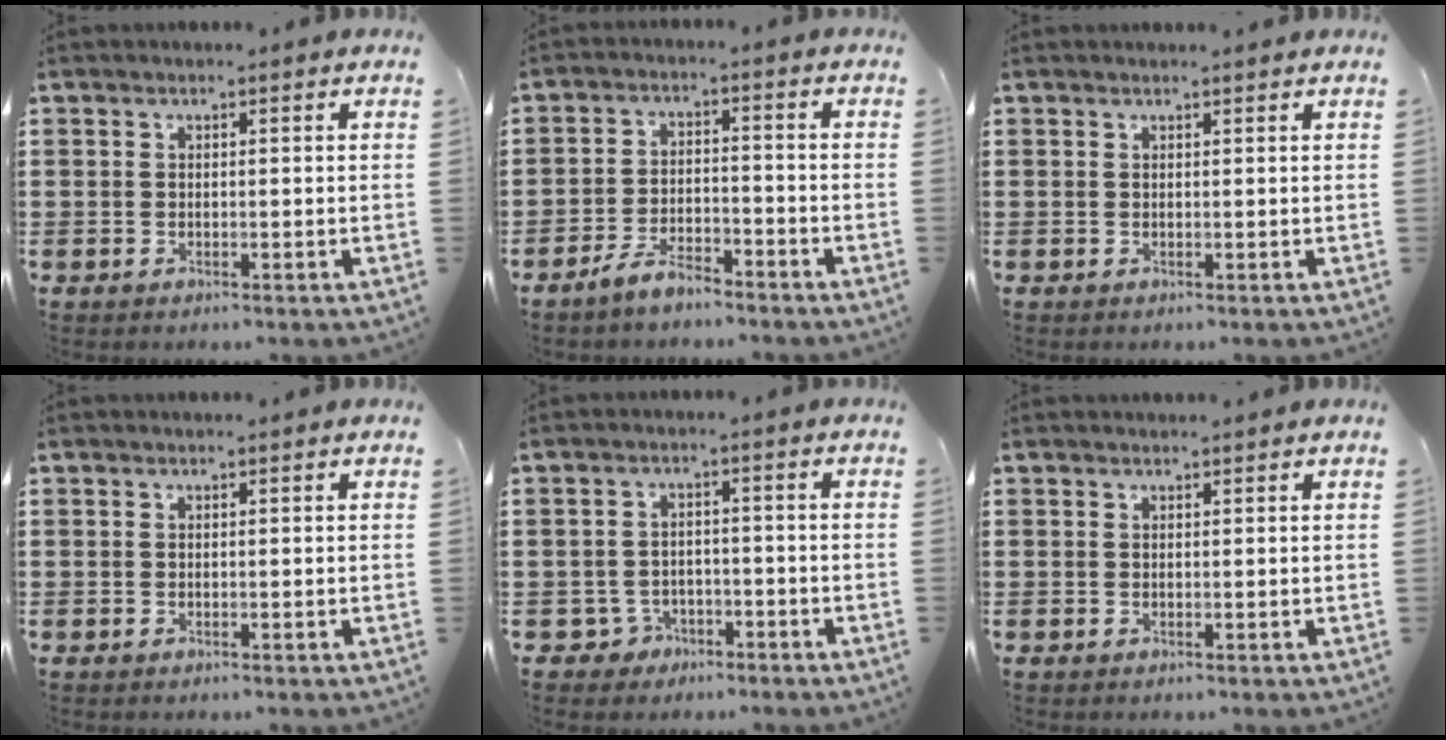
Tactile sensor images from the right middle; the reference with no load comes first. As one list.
[{"total": 4.7, "force": [-4.2, 1.1, 1.8], "torque": [-0.044, 0.005, -0.088]}, {"total": 0.6, "force": [0.5, -0.1, 0.1], "torque": [-0.003, 0.001, 0.010]}, {"total": 0.0}, {"total": 3.1, "force": [-2.3, 2.0, 0.6], "torque": [-0.027, 0.000, -0.053]}, {"total": 0.6, "force": [0.6, -0.1, 0.0], "torque": [-0.002, -0.001, 0.011]}]